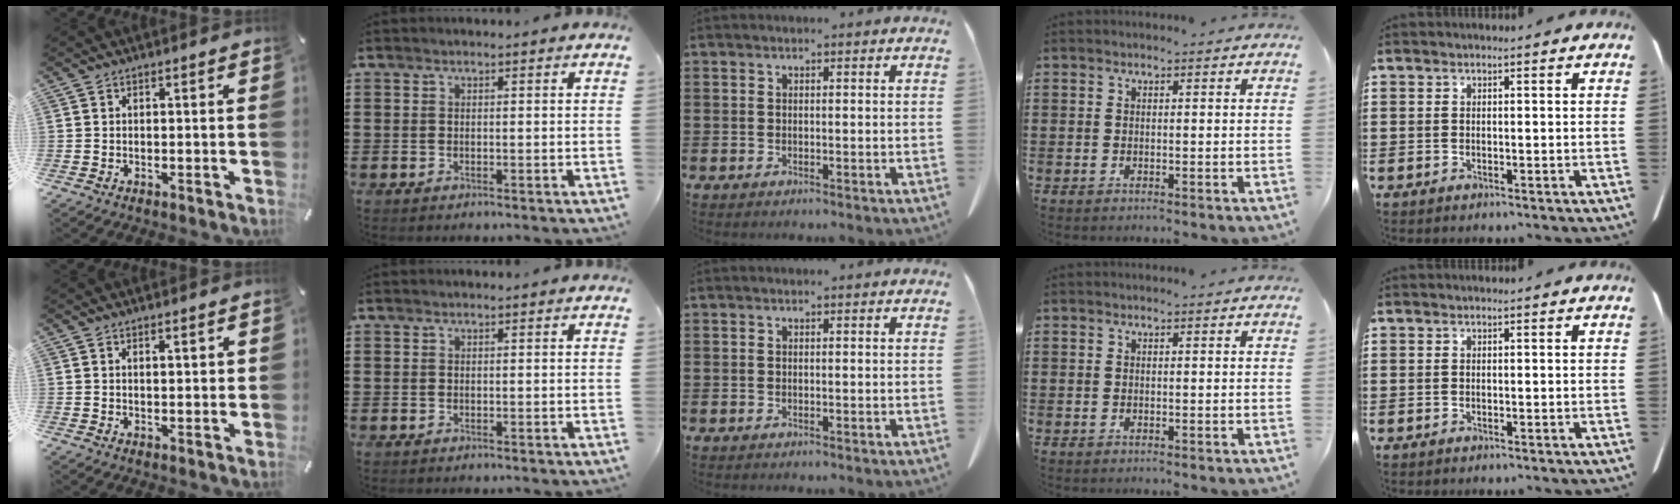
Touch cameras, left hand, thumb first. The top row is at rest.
{"thumb": {"total": 1.2, "force": [0.9, 0.4, 0.8], "torque": [-0.015, 0.001, 0.015]}}